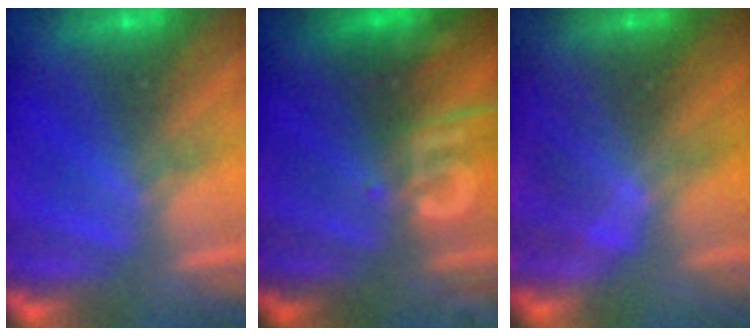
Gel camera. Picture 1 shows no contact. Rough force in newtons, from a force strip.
{"total": 2.9}
{"total": 1.7}